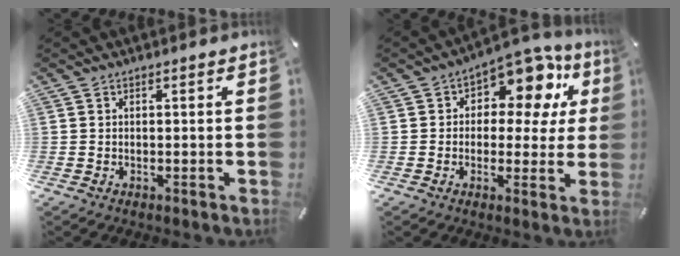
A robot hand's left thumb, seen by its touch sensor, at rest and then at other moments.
{"total": 12.5, "force": [6.1, 7.5, 7.8], "torque": [-0.107, -0.045, 0.109]}